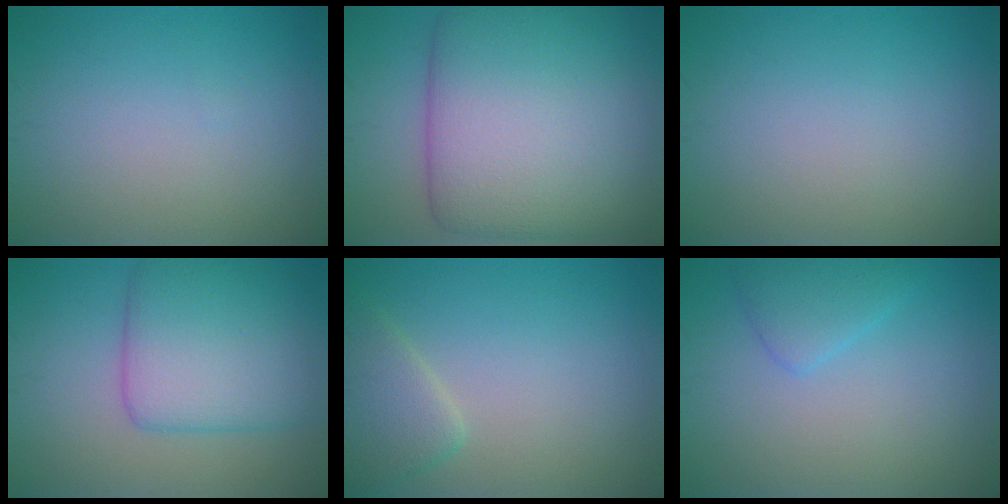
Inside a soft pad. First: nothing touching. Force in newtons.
{"total": 14.4, "press": 14.4, "slide": 0.5}
{"total": 0.0}
{"total": 7.4, "press": 7.4, "slide": 0.1}
{"total": 3.3, "press": 3.3, "slide": 0.2}
{"total": 2.3, "press": 2.3, "slide": 0.2}